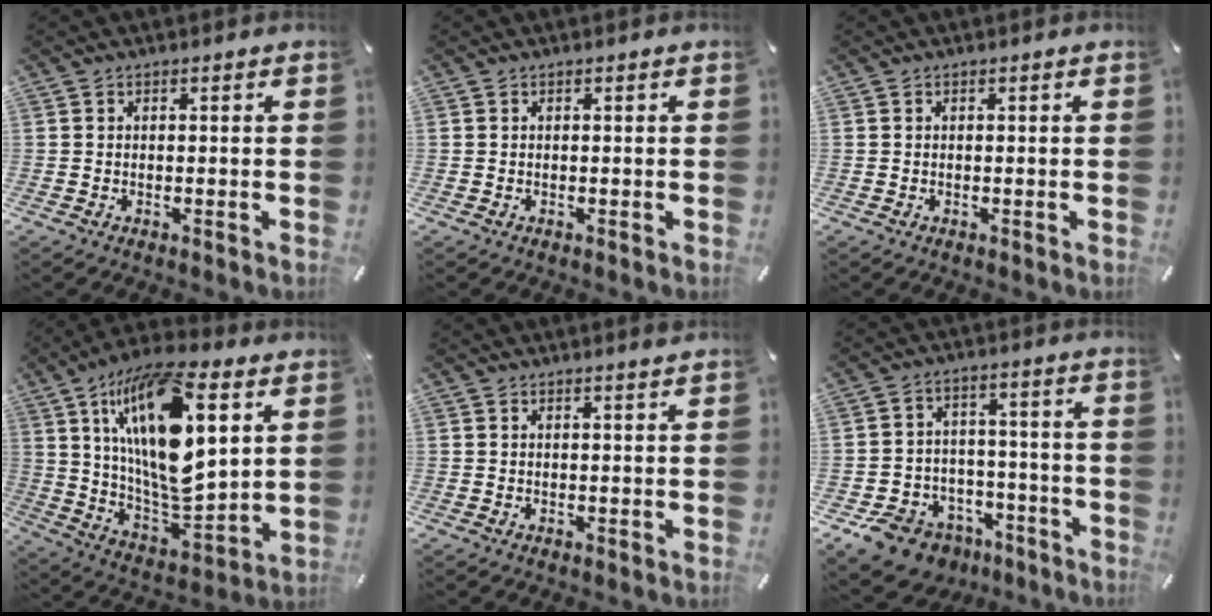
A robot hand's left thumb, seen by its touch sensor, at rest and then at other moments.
{"total": 0.0}
{"total": 0.0}
{"total": 23.5, "force": [9.7, 9.9, 19.0], "torque": [-0.381, -0.054, 0.157]}
{"total": 1.0, "force": [0.9, -0.1, 0.4], "torque": [-0.007, -0.002, 0.017]}
{"total": 10.5, "force": [-7.1, 7.3, 2.7], "torque": [-0.043, 0.057, -0.119]}